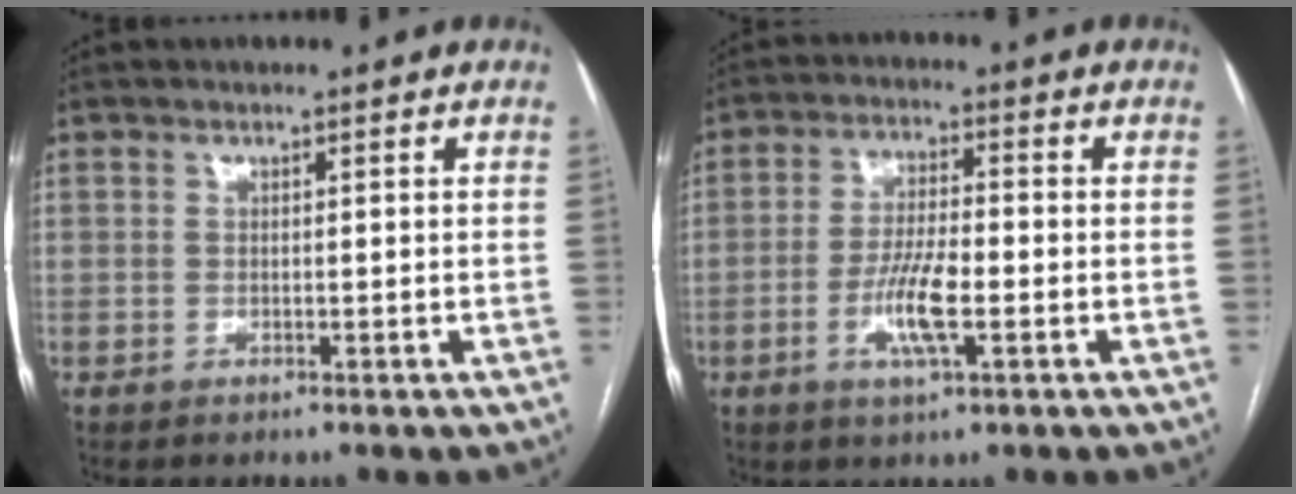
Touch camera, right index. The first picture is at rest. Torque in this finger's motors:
{"motor_torque": [0.11, -0.11, 0.08, 0.08]}